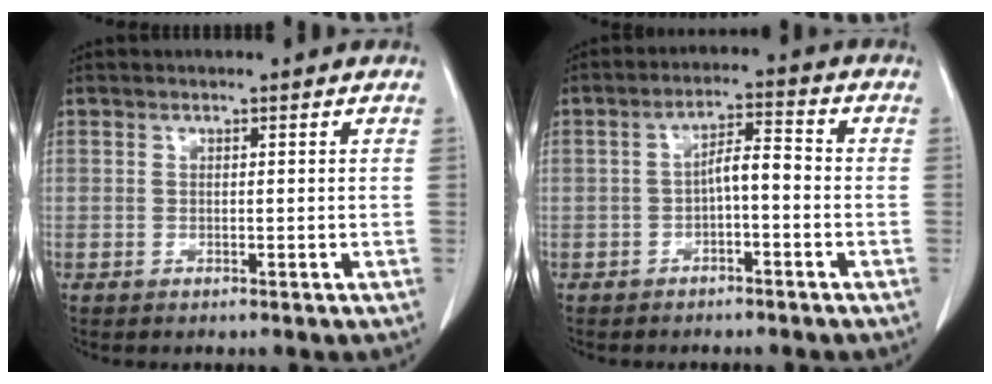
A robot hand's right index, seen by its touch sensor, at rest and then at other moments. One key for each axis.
{"total": 5.9, "fx": -1.2, "fy": 1.2, "fz": 5.6, "tx": -0.099, "ty": 0.025, "tz": -0.021}